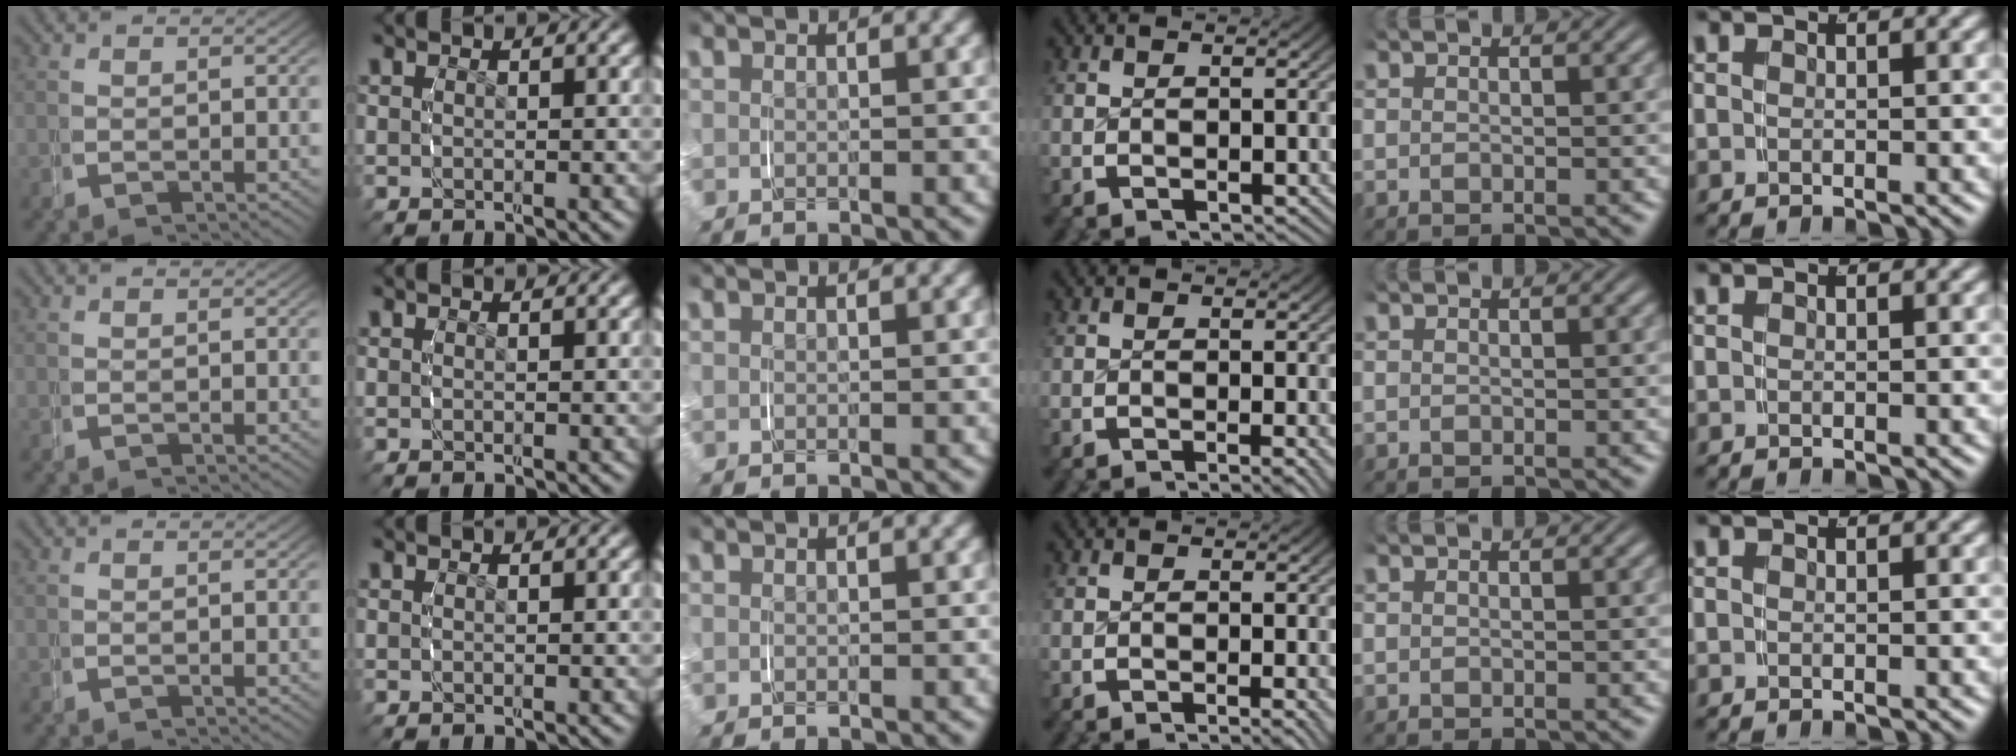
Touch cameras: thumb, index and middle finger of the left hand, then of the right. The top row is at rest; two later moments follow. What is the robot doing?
{"motion": "grasp_and_lifting", "object": "key"}